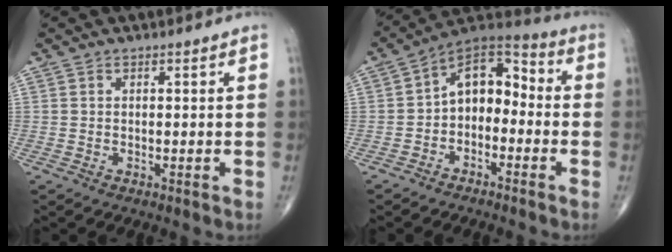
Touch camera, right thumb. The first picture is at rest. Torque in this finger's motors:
{"motor_torque": [-0.08, 0.39, 0.60, 0.34, 0.11]}